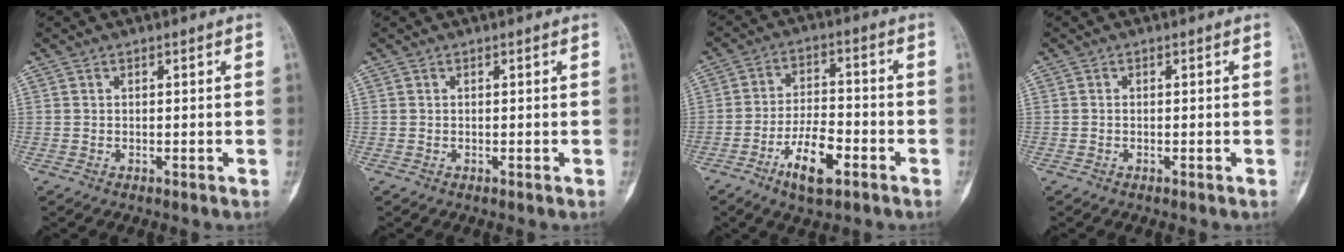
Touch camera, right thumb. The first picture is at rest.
{"total": 0.0}
{"total": 9.7, "force": [-5.0, 3.8, 7.4], "torque": [-0.127, 0.026, -0.088]}
{"total": 0.0}